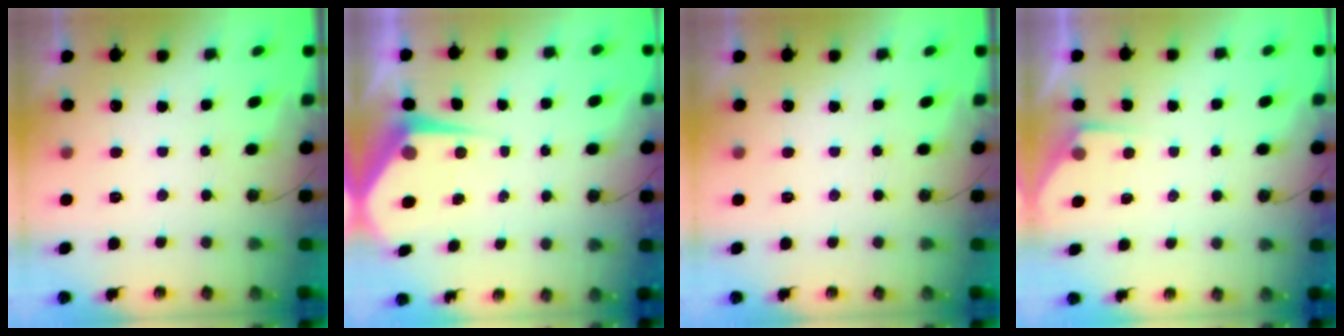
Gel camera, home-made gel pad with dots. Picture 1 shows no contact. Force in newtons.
{"total": 5.9, "press": 5.9, "slide": 0.6}
{"total": 0.0}
{"total": 4.1, "press": 4.0, "slide": 0.5}